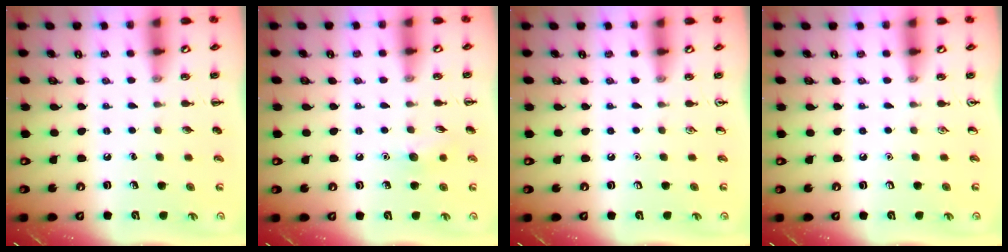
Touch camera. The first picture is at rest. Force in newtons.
{"total": 6.7, "press": 6.4, "slide": 1.9}
{"total": 0.0}
{"total": 0.0}